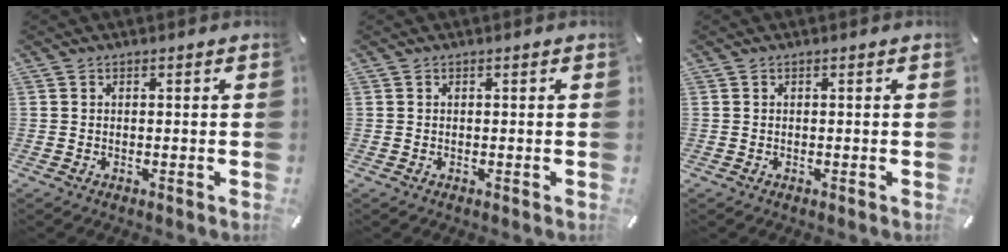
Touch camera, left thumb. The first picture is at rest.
{"total": 0.0}
{"total": 0.0}